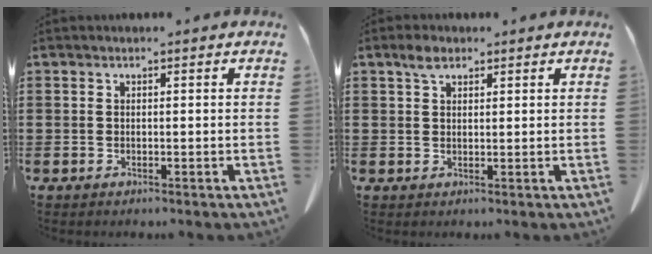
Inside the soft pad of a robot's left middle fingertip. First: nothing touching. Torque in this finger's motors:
{"motor_torque": [0.94, 1.19, 0.16, 0.06]}